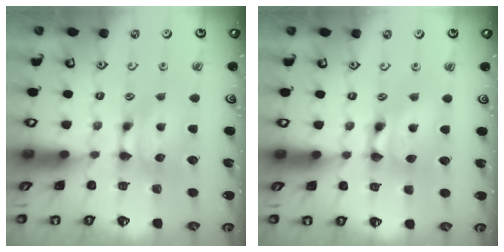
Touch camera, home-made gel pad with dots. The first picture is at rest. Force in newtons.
{"total": 2.6, "press": 2.6, "slide": 0.2}